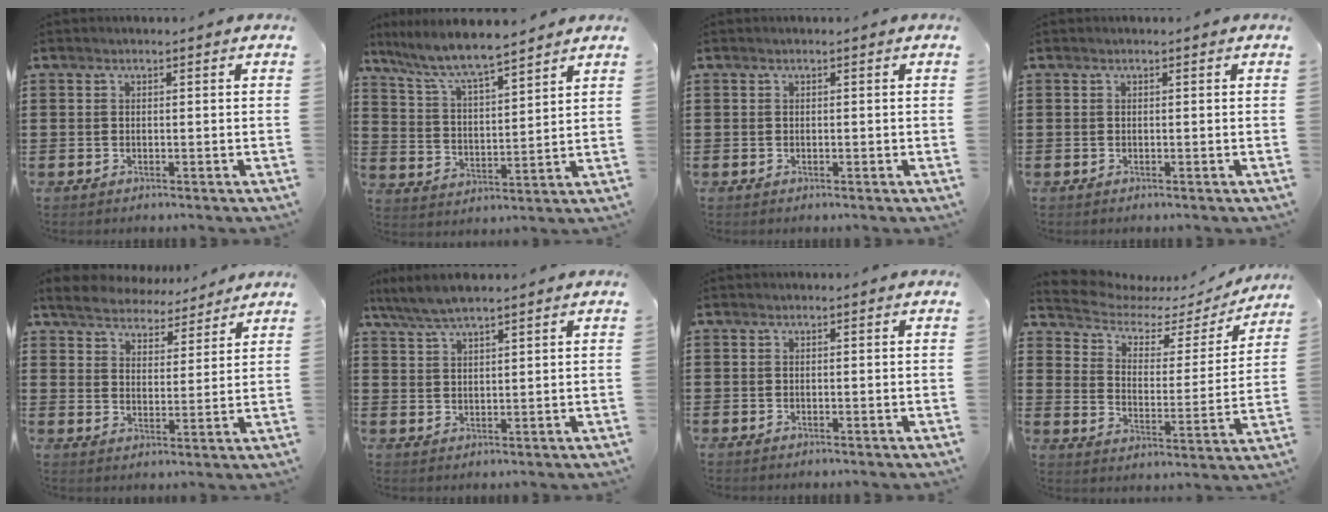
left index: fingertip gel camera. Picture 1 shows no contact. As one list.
[{"total": 7.2, "force": [6.5, 0.5, 3.1], "torque": [-0.087, -0.035, 0.110]}, {"total": 0.0}, {"total": 0.0}, {"total": 5.0, "force": [4.9, 0.7, 0.4], "torque": [-0.033, -0.025, 0.086]}, {"total": 4.3, "force": [3.6, 0.6, 2.3], "torque": [-0.053, -0.005, 0.067]}, {"total": 0.0}, {"total": 4.3, "force": [3.5, 2.0, 1.6], "torque": [-0.054, -0.023, 0.052]}]